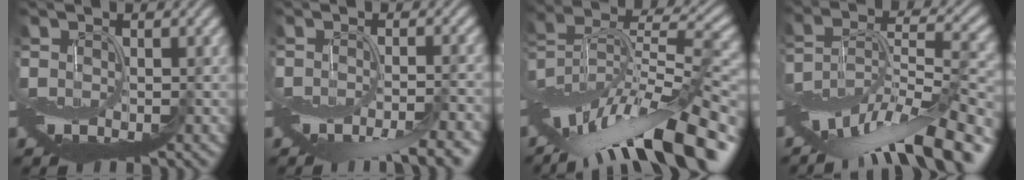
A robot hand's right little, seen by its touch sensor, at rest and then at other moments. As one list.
[{"total": 4.5, "force": [-3.2, 0.5, 3.1], "torque": [-0.044, -0.009, -0.053]}, {"total": 14.2, "force": [-7.2, 4.8, 11.2], "torque": [-0.195, 0.017, -0.117]}, {"total": 13.3, "force": [-8.7, 4.3, 9.1], "torque": [-0.172, 0.011, -0.144]}]